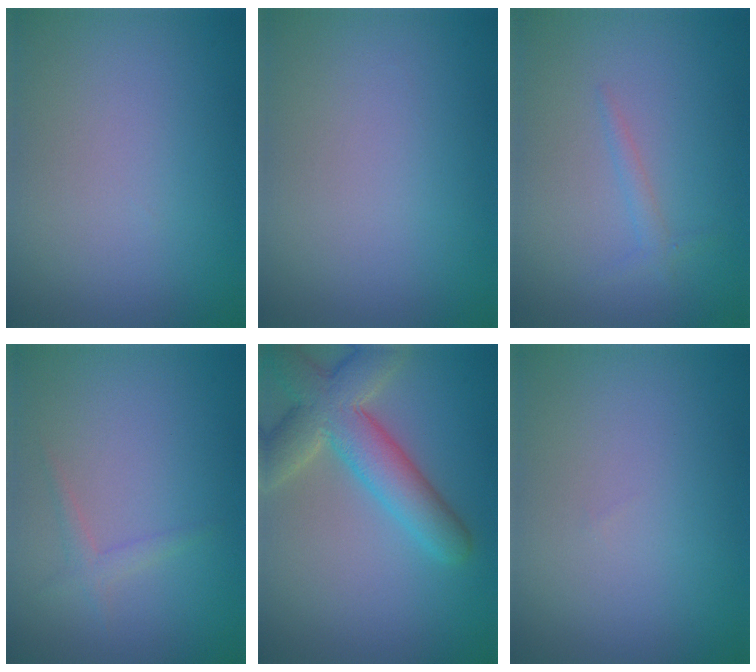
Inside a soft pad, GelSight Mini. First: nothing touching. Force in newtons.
{"total": 0.0}
{"total": 1.0, "press": 1.0, "slide": 0.1}
{"total": 1.2, "press": 1.1, "slide": 0.1}
{"total": 6.5, "press": 6.5, "slide": 0.4}
{"total": 0.0}